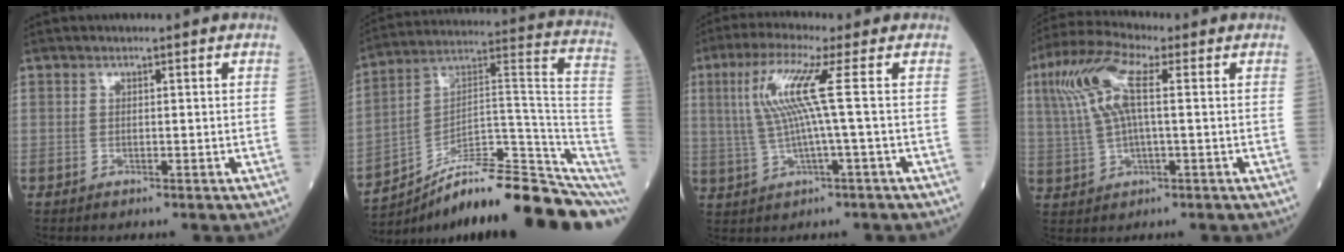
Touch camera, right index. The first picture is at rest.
{"total": 21.4, "force": [-14.3, 3.2, 15.5], "torque": [-0.156, 0.069, -0.220]}
{"total": 8.3, "force": [1.5, -1.0, 8.1], "torque": [-0.174, 0.013, 0.034]}
{"total": 9.8, "force": [2.7, 2.6, 9.1], "torque": [-0.215, 0.029, 0.056]}